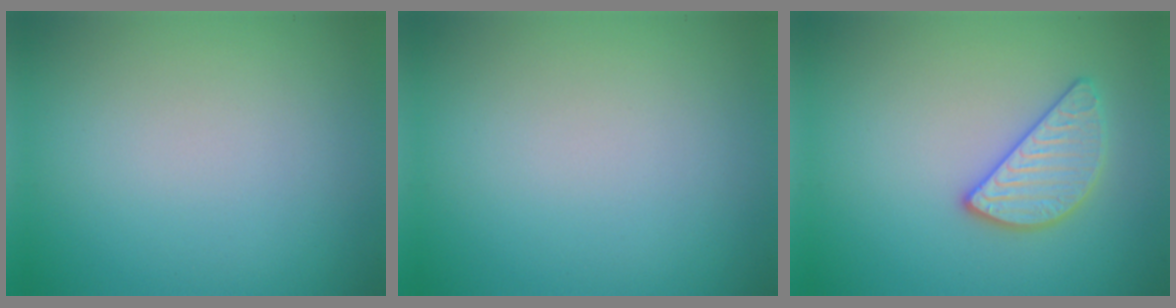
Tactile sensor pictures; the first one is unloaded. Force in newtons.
{"total": 0.0}
{"total": 2.7, "press": 2.7, "slide": 0.1}